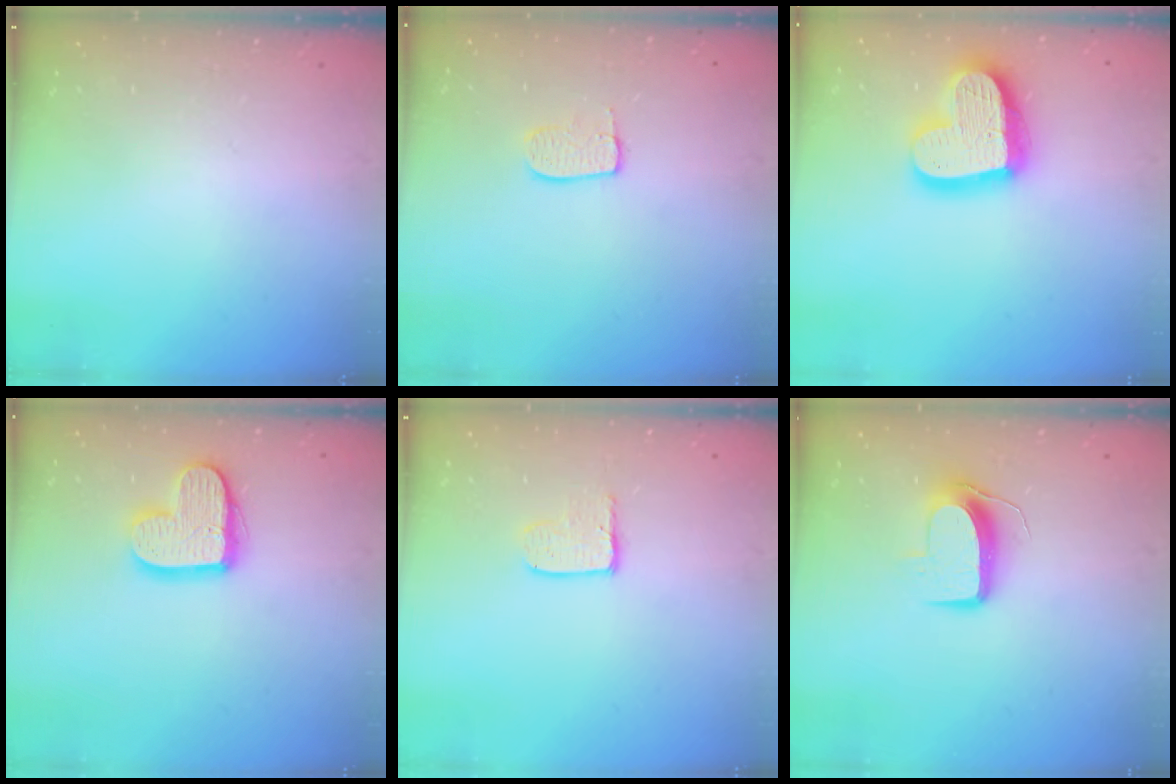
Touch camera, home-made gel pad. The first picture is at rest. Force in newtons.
{"total": 7.1, "press": 7.0, "slide": 0.4}
{"total": 19.9, "press": 19.9, "slide": 1.6}
{"total": 13.7, "press": 13.7, "slide": 0.9}
{"total": 3.9, "press": 3.9, "slide": 0.4}
{"total": 9.5, "press": 9.5, "slide": 0.3}